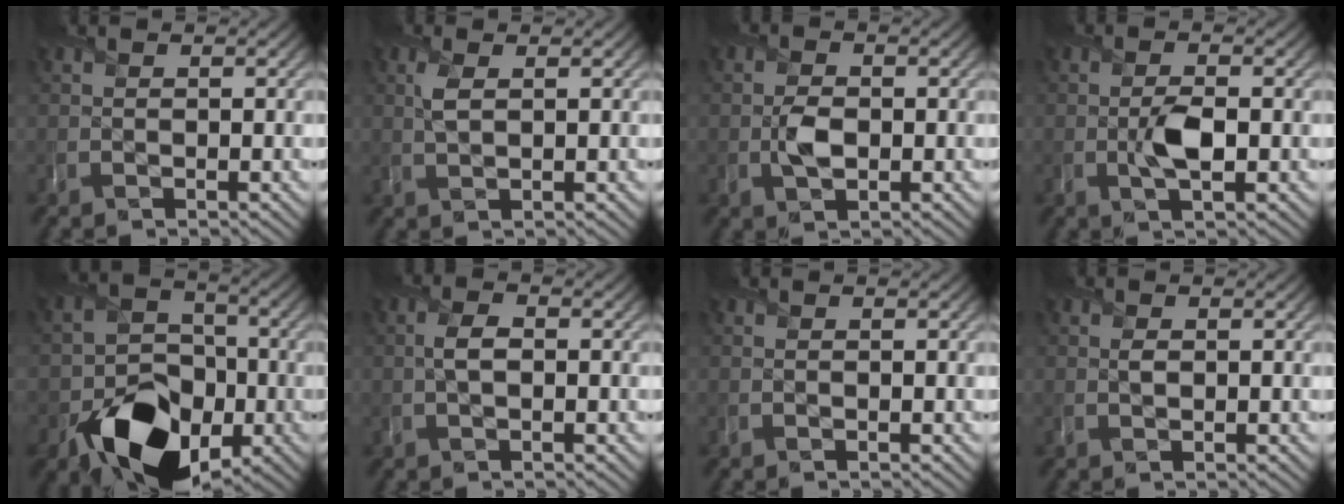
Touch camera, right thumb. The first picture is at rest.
{"total": 2.1, "force": [0.7, 1.0, 1.8], "torque": [-0.048, 0.000, 0.016]}
{"total": 2.9, "force": [-0.4, 2.1, 2.0], "torque": [-0.044, -0.003, -0.009]}
{"total": 3.6, "force": [-0.6, 1.7, 3.2], "torque": [-0.062, -0.002, -0.009]}
{"total": 12.7, "force": [-5.6, 8.9, 7.1], "torque": [-0.122, -0.029, -0.105]}
{"total": 2.3, "force": [-0.1, 1.3, 1.9], "torque": [-0.042, 0.003, -0.003]}
{"total": 0.0}
{"total": 0.7, "force": [0.2, 0.6, 0.5], "torque": [-0.010, 0.000, 0.003]}